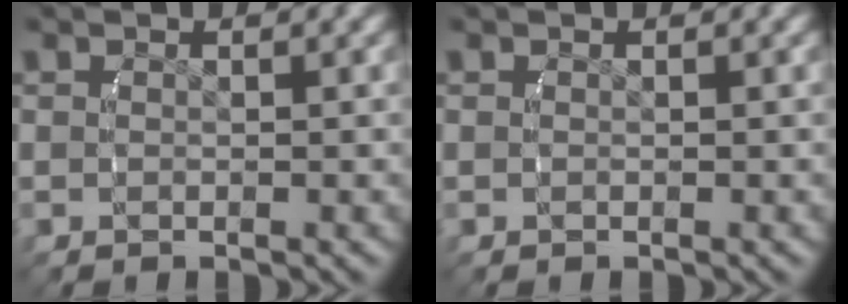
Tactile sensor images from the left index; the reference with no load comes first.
{"total": 0.0}